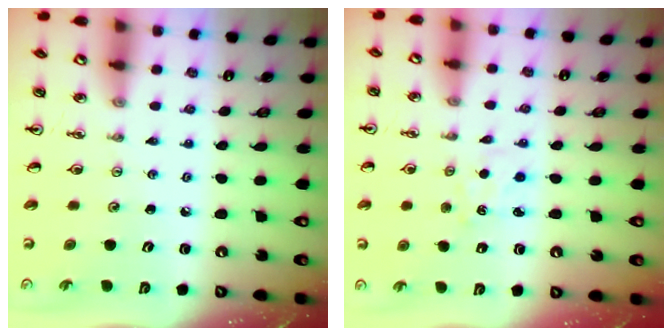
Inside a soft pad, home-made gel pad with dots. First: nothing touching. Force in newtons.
{"total": 2.5, "press": 2.5, "slide": 0.4}